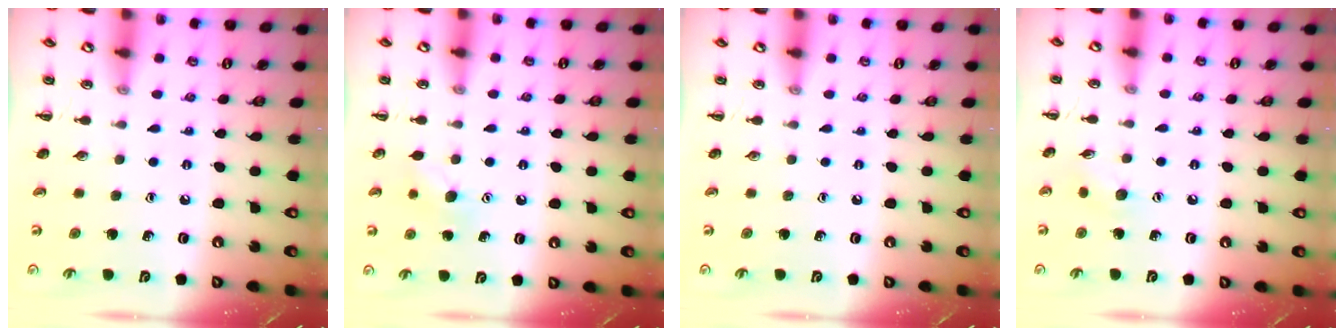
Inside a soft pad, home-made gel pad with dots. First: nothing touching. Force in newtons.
{"total": 5.9, "press": 5.7, "slide": 1.3}
{"total": 0.0}
{"total": 4.7, "press": 4.5, "slide": 1.2}